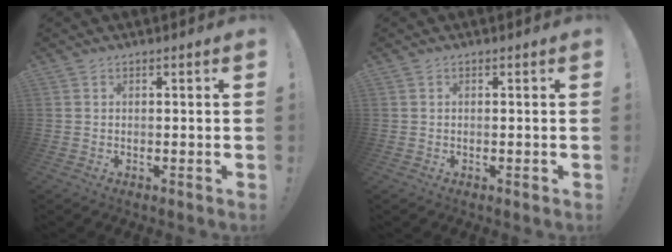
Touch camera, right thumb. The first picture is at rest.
{"total": 0.6, "force": [-0.1, 0.6, 0.1], "torque": [0.001, 0.002, -0.002]}